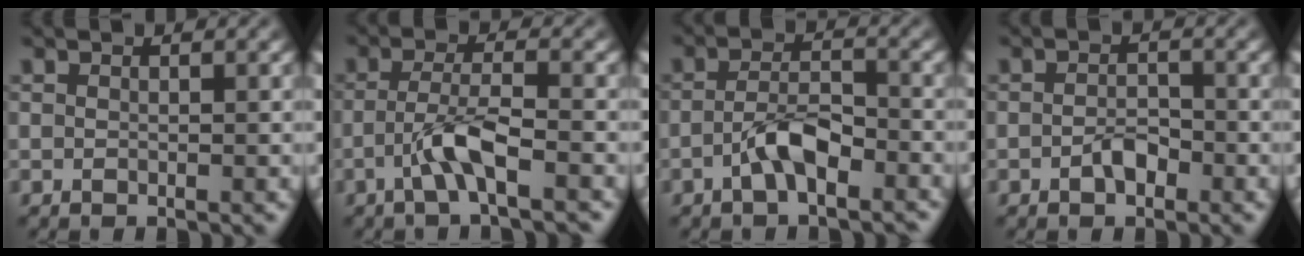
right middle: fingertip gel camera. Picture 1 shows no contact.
{"total": 3.9, "force": [-1.8, 0.7, 3.4], "torque": [-0.070, 0.009, -0.040]}
{"total": 3.5, "force": [-1.8, 1.3, 2.7], "torque": [-0.052, 0.008, -0.037]}
{"total": 1.9, "force": [-0.9, 1.0, 1.3], "torque": [-0.024, 0.002, -0.019]}